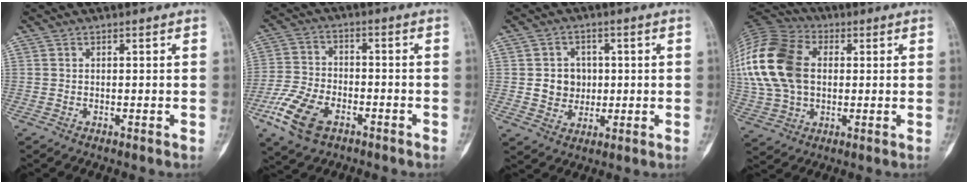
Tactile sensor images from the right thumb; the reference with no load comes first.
{"total": 11.4, "force": [-5.8, 6.5, 7.3], "torque": [-0.147, 0.015, -0.111]}
{"total": 6.4, "force": [0.3, 5.8, 2.8], "torque": [-0.014, 0.003, 0.008]}
{"total": 21.8, "force": [2.8, 14.9, 15.7], "torque": [-0.345, 0.011, 0.051]}